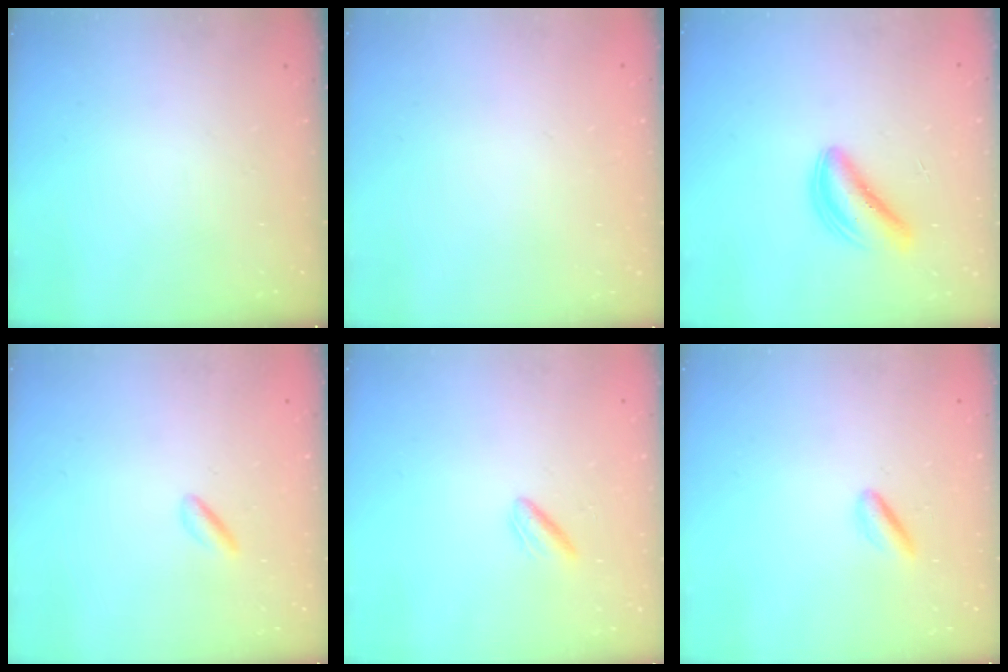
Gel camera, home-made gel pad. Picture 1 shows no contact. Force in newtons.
{"total": 2.0, "press": 2.0, "slide": 0.1}
{"total": 5.5, "press": 5.5, "slide": 0.2}
{"total": 1.5, "press": 1.3, "slide": 0.6}
{"total": 2.2, "press": 1.9, "slide": 1.1}
{"total": 2.7, "press": 2.6, "slide": 0.7}